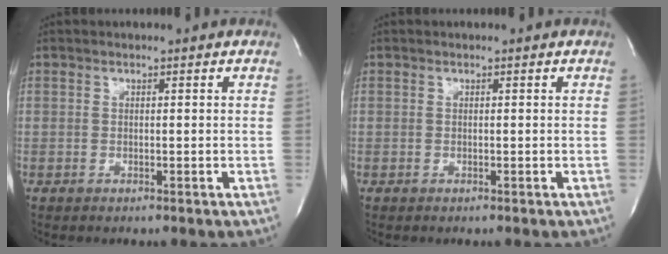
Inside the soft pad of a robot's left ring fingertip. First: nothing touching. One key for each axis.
{"total": 0.0}